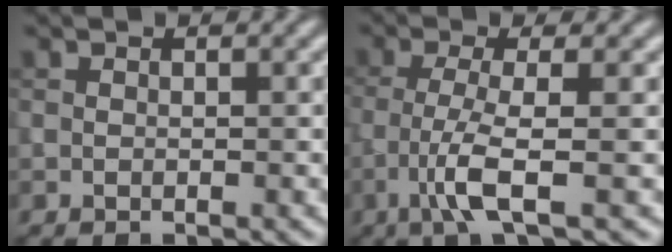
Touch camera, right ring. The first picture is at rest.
{"total": 4.2, "force": [-1.4, 0.6, 3.9], "torque": [-0.079, -0.002, -0.036]}